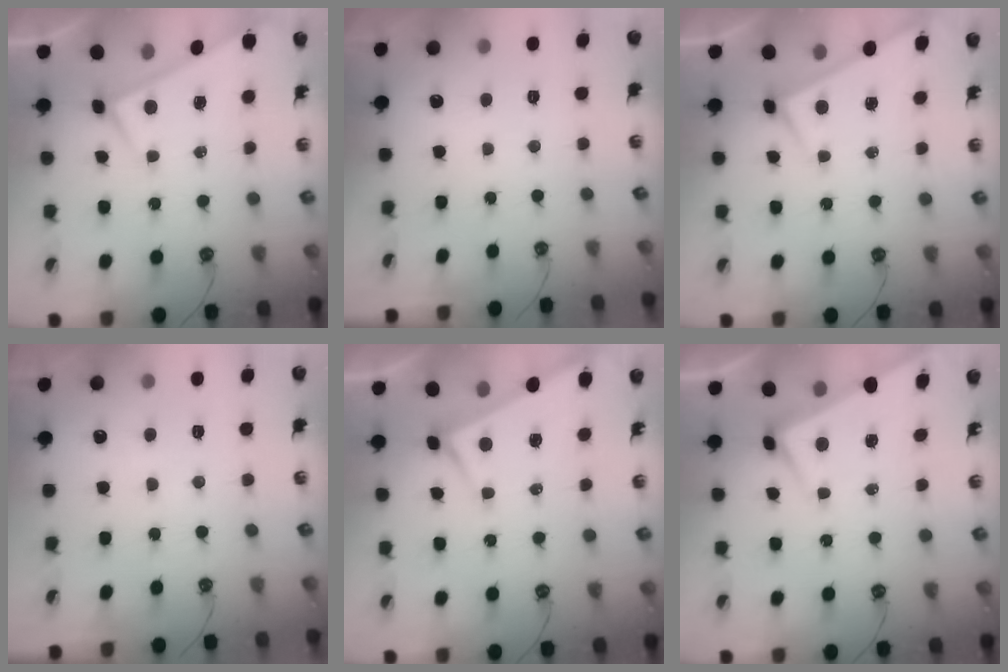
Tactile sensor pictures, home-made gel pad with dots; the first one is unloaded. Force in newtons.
{"total": 0.0}
{"total": 2.9, "press": 2.9, "slide": 0.3}
{"total": 0.8, "press": 0.8, "slide": 0.2}
{"total": 3.6, "press": 3.6, "slide": 0.4}
{"total": 2.8, "press": 2.8, "slide": 0.6}